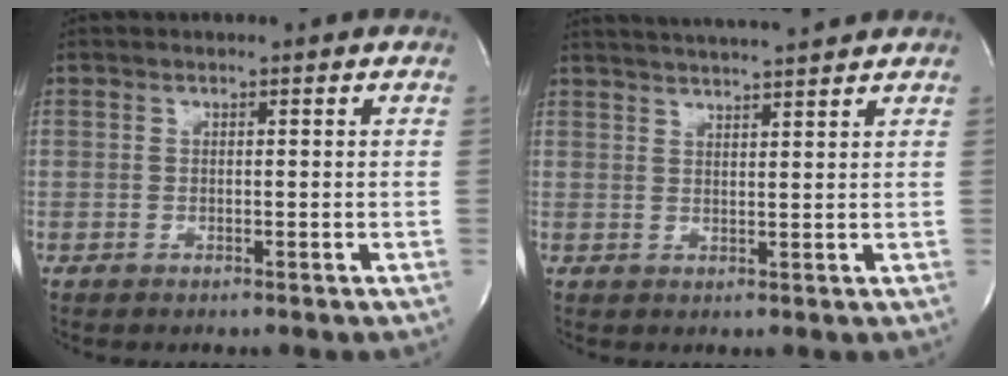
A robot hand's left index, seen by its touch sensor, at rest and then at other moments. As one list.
[{"total": 9.3, "force": [8.6, -0.2, 3.4], "torque": [-0.063, 0.020, 0.124]}]